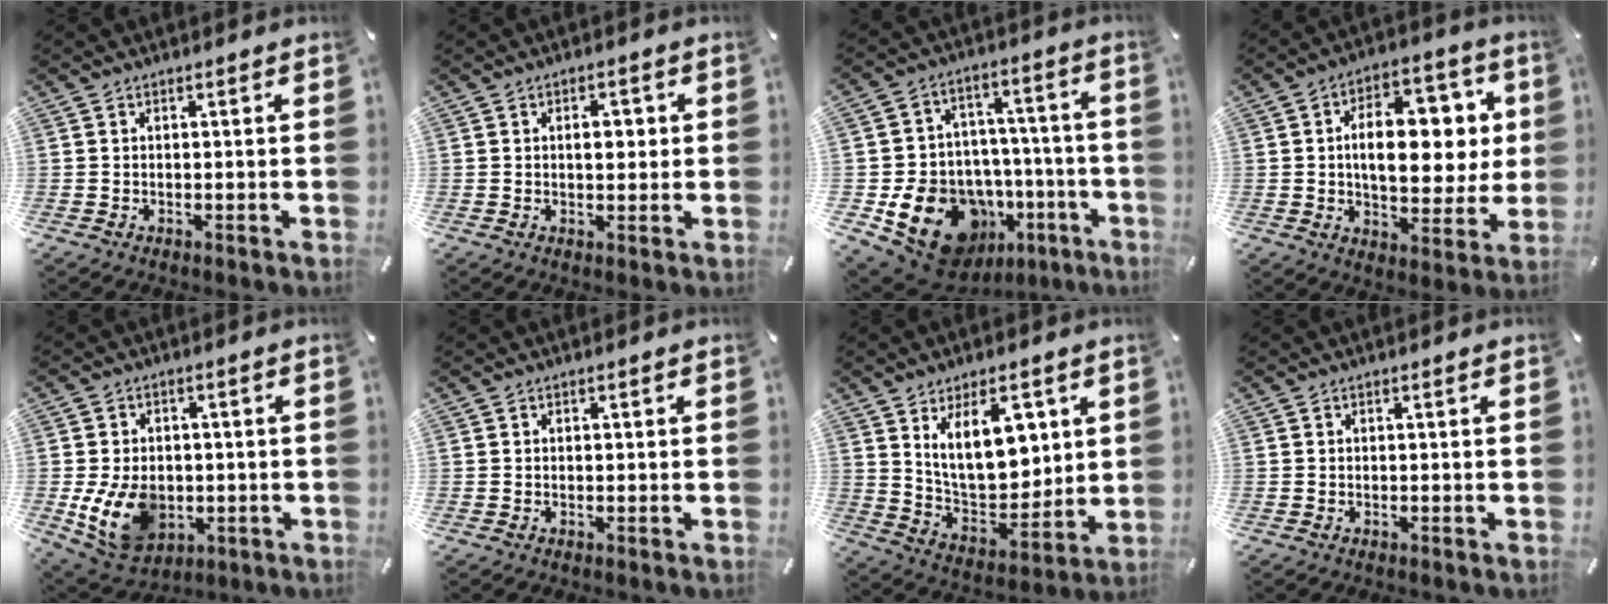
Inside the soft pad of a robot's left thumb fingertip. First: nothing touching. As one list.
[{"total": 4.2, "force": [0.6, 2.5, 3.3], "torque": [-0.044, 0.000, 0.001]}, {"total": 19.0, "force": [-8.2, 14.2, 9.7], "torque": [-0.138, 0.037, -0.116]}, {"total": 16.3, "force": [2.8, 10.2, 12.5], "torque": [-0.177, 0.001, 0.050]}, {"total": 12.3, "force": [-2.5, 9.3, 7.6], "torque": [-0.153, 0.003, -0.042]}, {"total": 0.0}, {"total": 15.5, "force": [6.5, 8.7, 11.1], "torque": [-0.184, -0.024, 0.115]}, {"total": 0.0}]